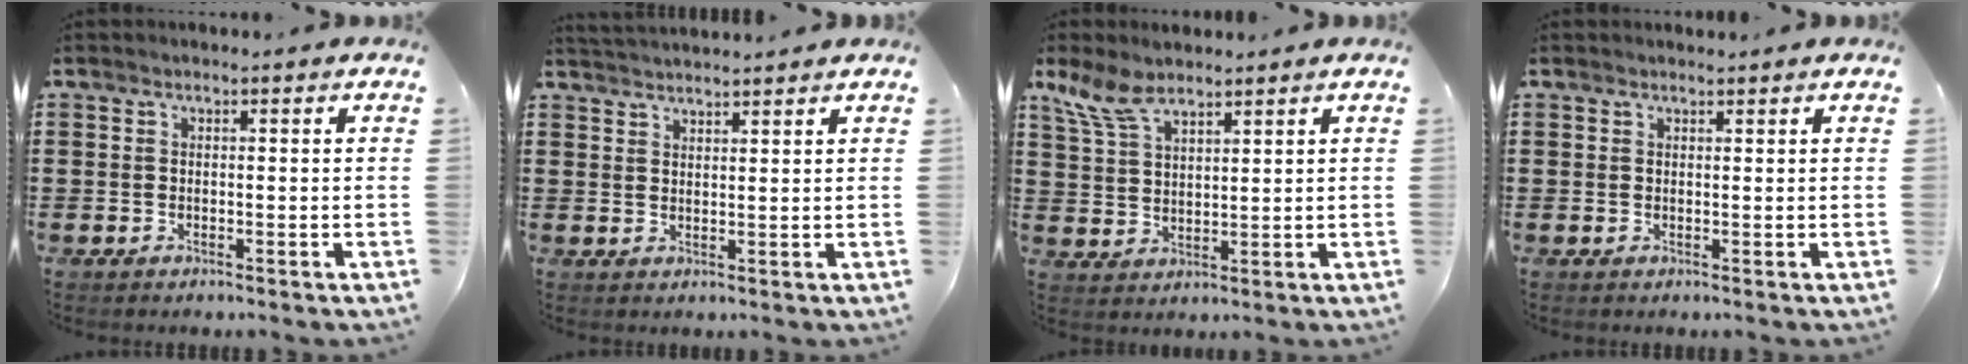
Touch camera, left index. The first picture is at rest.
{"total": 2.2, "force": [2.1, -0.4, 0.1], "torque": [-0.008, -0.003, 0.041]}
{"total": 6.7, "force": [5.2, 2.2, 3.7], "torque": [-0.089, -0.009, 0.097]}
{"total": 0.7, "force": [0.7, 0.0, 0.2], "torque": [-0.006, -0.001, 0.014]}